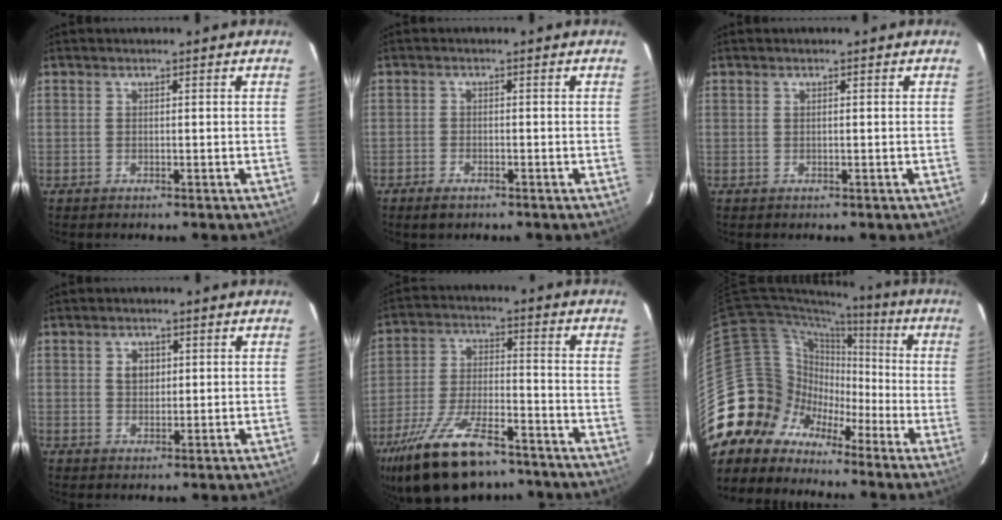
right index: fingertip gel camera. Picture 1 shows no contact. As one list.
[{"total": 2.5, "force": [-1.9, 1.2, 1.2], "torque": [-0.033, -0.002, -0.037]}, {"total": 0.0}, {"total": 2.9, "force": [0.9, 2.3, 1.6], "torque": [-0.023, 0.007, 0.015]}, {"total": 20.3, "force": [-14.8, 7.9, 11.5], "torque": [-0.237, -0.024, -0.247]}, {"total": 14.6, "force": [-7.7, 12.2, 2.4], "torque": [-0.073, 0.046, -0.147]}]